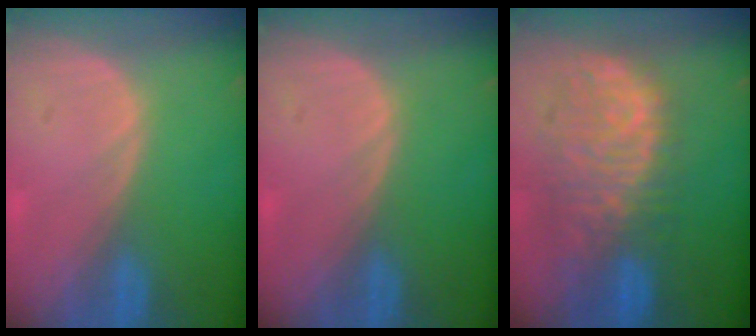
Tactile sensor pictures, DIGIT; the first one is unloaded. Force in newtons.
{"total": 0.0}
{"total": 11.0, "press": 9.6, "slide": 5.4}